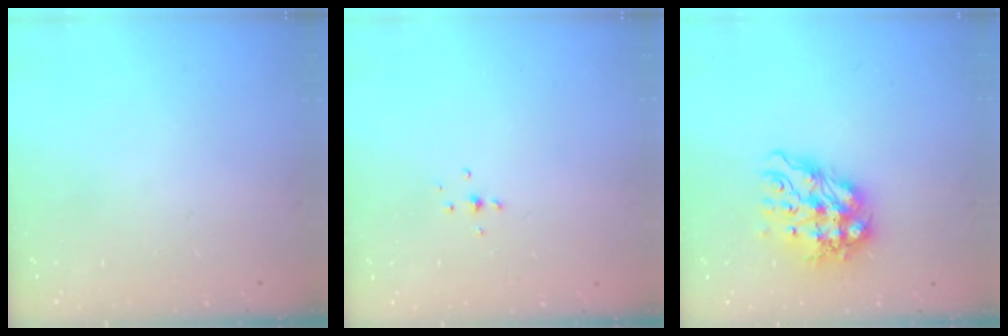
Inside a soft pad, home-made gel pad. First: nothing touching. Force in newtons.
{"total": 2.8, "press": 2.7, "slide": 0.7}
{"total": 12.3, "press": 12.2, "slide": 1.2}